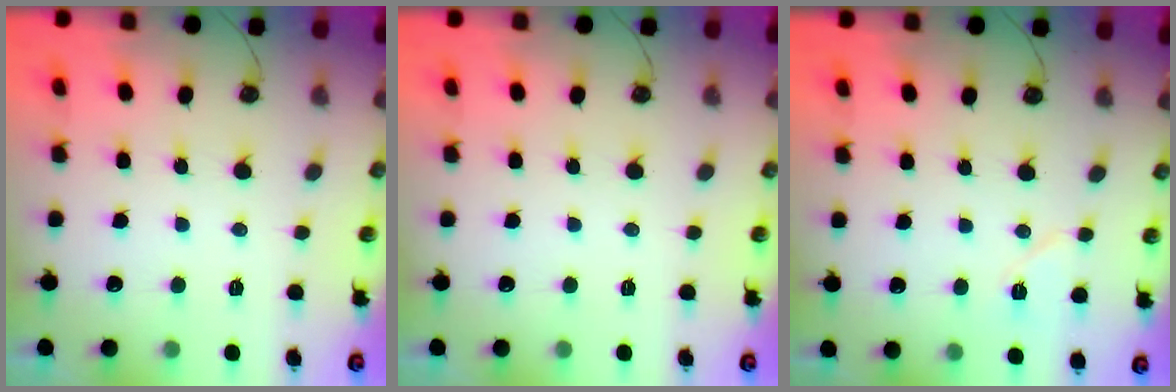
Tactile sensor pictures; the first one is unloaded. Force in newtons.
{"total": 0.0}
{"total": 6.7, "press": 6.5, "slide": 1.6}